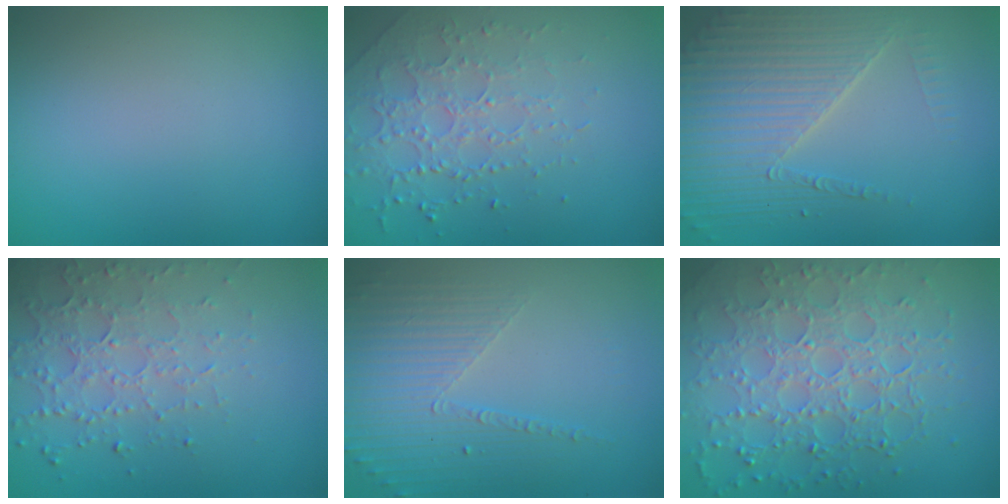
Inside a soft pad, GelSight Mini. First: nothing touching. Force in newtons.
{"total": 2.6, "press": 2.4, "slide": 1.1}
{"total": 5.8, "press": 4.5, "slide": 3.7}
{"total": 4.6, "press": 3.2, "slide": 3.2}
{"total": 5.2, "press": 3.2, "slide": 4.0}
{"total": 8.1, "press": 5.7, "slide": 5.8}